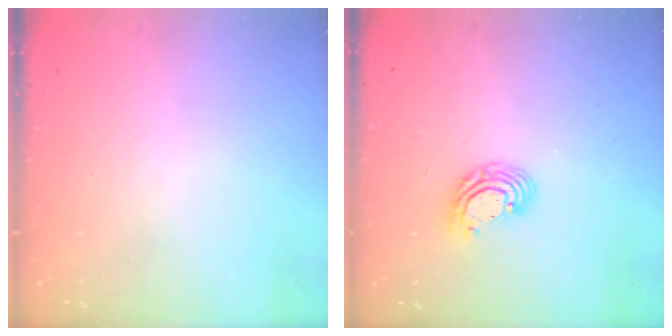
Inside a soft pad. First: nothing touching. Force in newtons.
{"total": 7.6, "press": 7.5, "slide": 1.2}